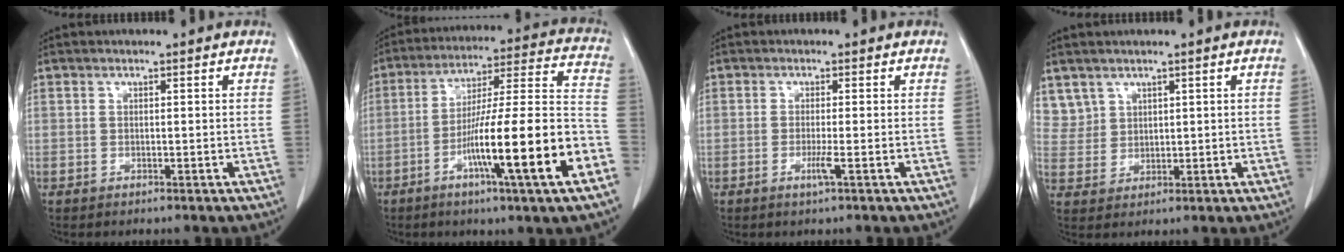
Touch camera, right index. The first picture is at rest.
{"total": 20.3, "force": [-8.0, -0.1, 18.7], "torque": [-0.271, -0.002, -0.128]}
{"total": 1.9, "force": [-0.7, -0.3, 1.7], "torque": [-0.033, -0.002, -0.012]}
{"total": 4.7, "force": [3.2, 3.5, -0.2], "torque": [0.016, 0.007, 0.070]}